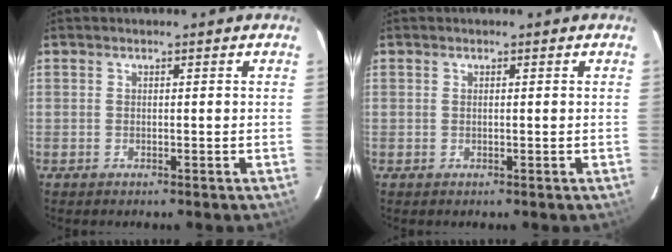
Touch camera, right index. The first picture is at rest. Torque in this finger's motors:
{"motor_torque": [0.00, -0.01, -0.06, -0.01]}